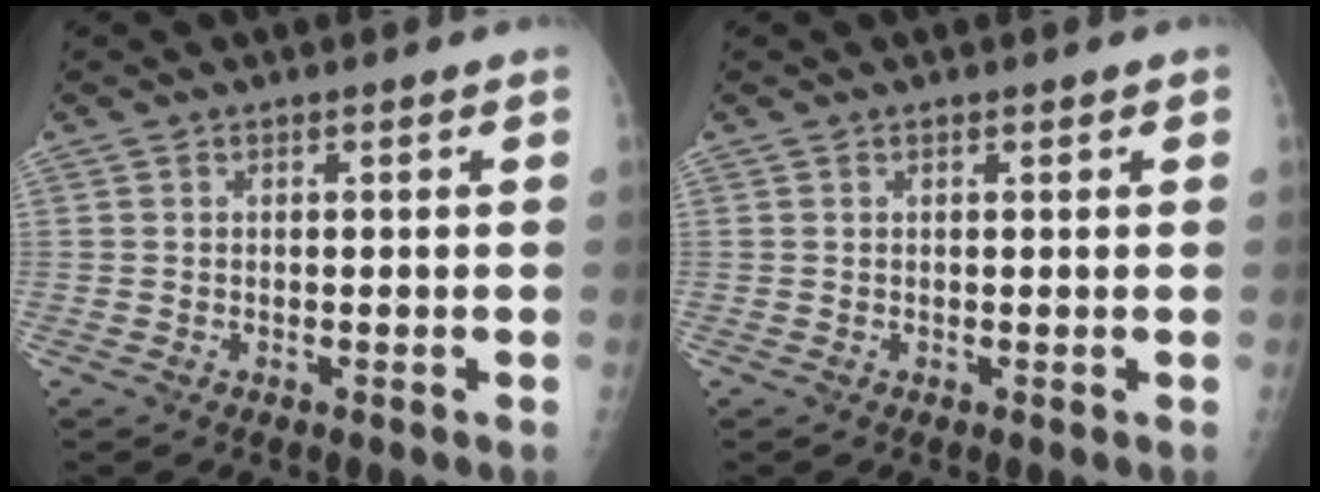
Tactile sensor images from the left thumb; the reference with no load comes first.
{"total": 0.7, "force": [0.4, 0.2, 0.5], "torque": [-0.007, 0.000, 0.006]}